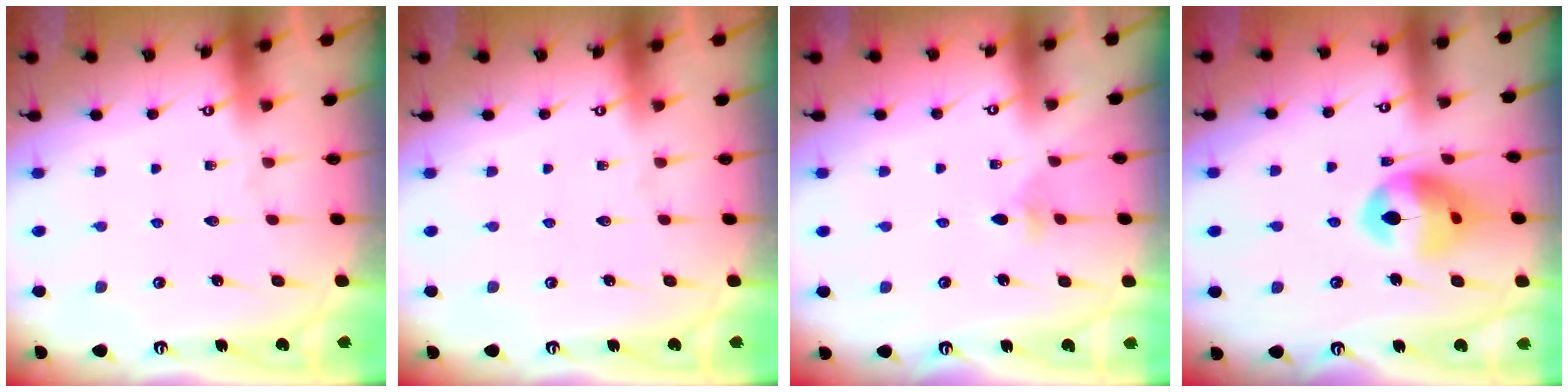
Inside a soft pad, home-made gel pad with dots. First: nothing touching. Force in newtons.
{"total": 0.0}
{"total": 2.3, "press": 2.3, "slide": 0.4}
{"total": 13.8, "press": 13.6, "slide": 2.1}